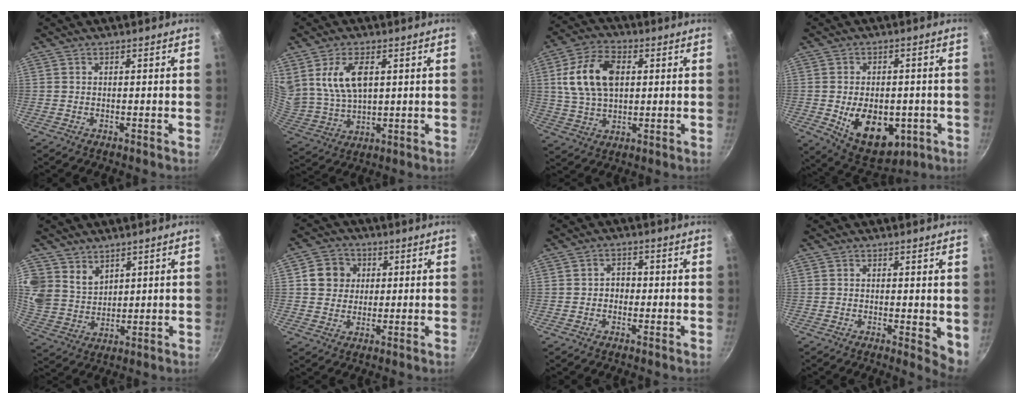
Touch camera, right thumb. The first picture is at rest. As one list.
[{"total": 11.6, "force": [3.9, 6.7, 8.7], "torque": [-0.157, -0.027, 0.089]}, {"total": 13.5, "force": [2.7, 8.5, 10.1], "torque": [-0.174, 0.007, 0.044]}, {"total": 14.4, "force": [-3.3, 9.2, 10.6], "torque": [-0.123, -0.006, -0.031]}, {"total": 10.1, "force": [6.2, 7.2, 3.4], "torque": [-0.056, -0.025, 0.134]}, {"total": 6.8, "force": [1.6, 6.2, 2.4], "torque": [-0.009, 0.007, 0.020]}, {"total": 2.8, "force": [-0.4, 2.4, 1.4], "torque": [-0.003, 0.010, -0.009]}, {"total": 4.3, "force": [0.4, 1.9, 3.8], "torque": [-0.044, -0.009, 0.006]}]